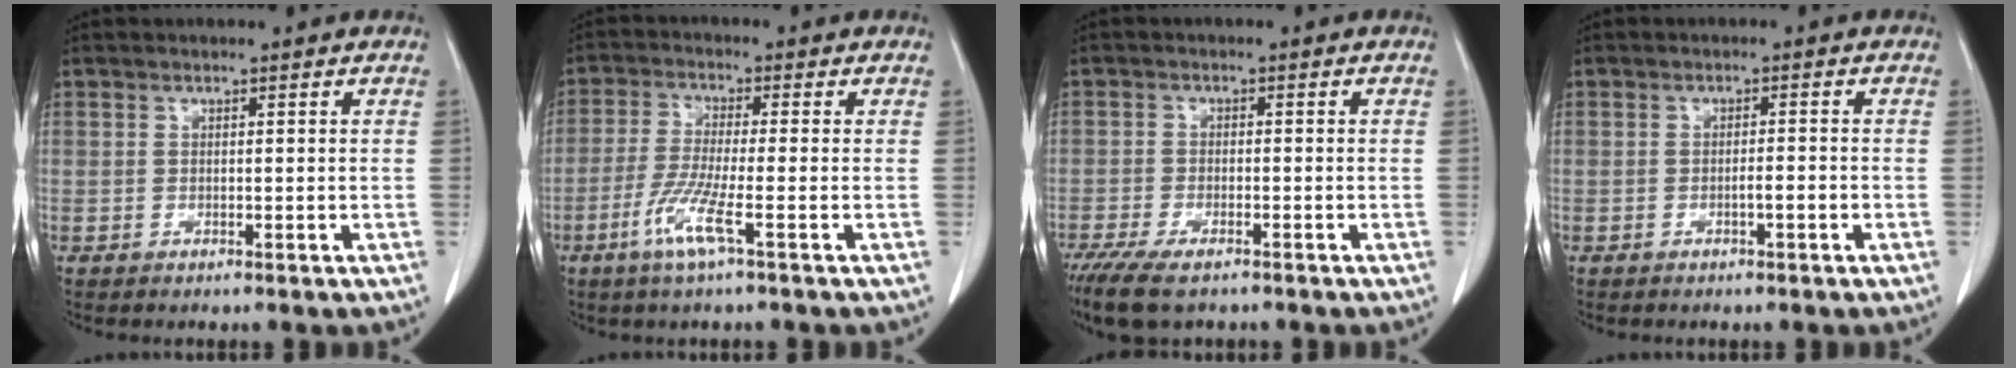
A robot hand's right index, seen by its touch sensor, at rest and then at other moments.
{"total": 6.5, "force": [-3.0, -0.2, 5.7], "torque": [-0.121, -0.015, -0.064]}
{"total": 8.9, "force": [-6.7, 2.6, 5.3], "torque": [-0.090, -0.017, -0.109]}
{"total": 1.6, "force": [-0.7, 0.1, 1.4], "torque": [-0.023, 0.002, -0.010]}